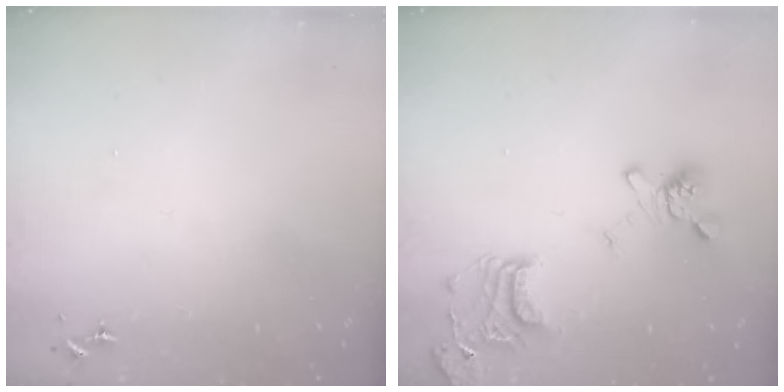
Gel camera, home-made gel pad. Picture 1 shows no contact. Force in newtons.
{"total": 18.3, "press": 18.2, "slide": 1.7}